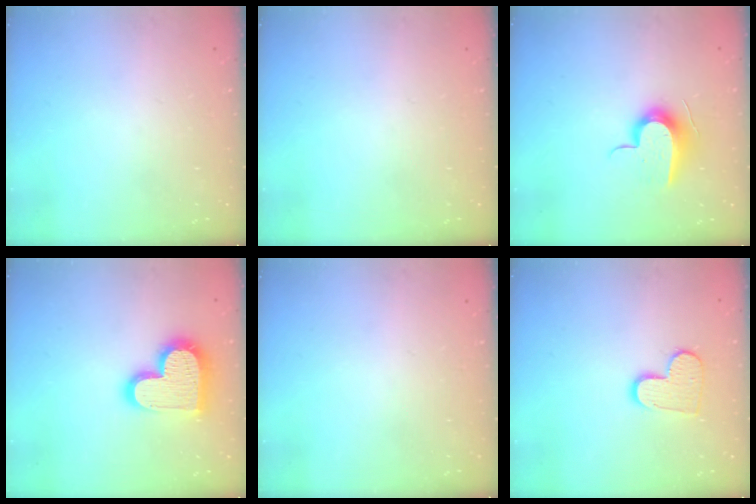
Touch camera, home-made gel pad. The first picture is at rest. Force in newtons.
{"total": 0.0}
{"total": 11.5, "press": 11.5, "slide": 0.9}
{"total": 17.8, "press": 17.8, "slide": 1.1}
{"total": 0.0}
{"total": 10.4, "press": 10.4, "slide": 0.6}